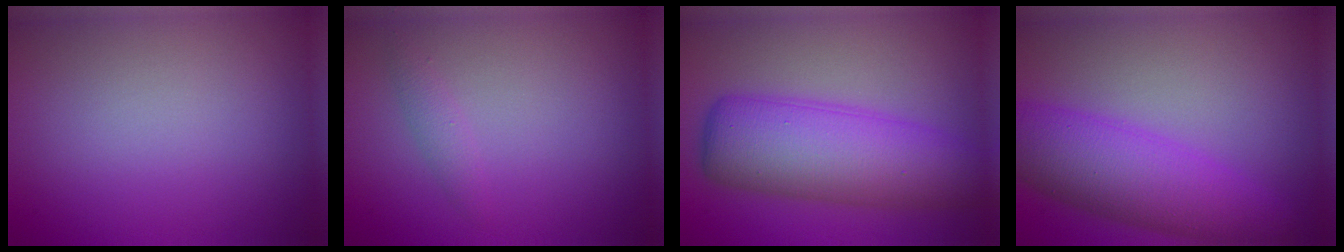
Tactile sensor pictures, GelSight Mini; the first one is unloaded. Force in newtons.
{"total": 1.1, "press": 1.1, "slide": 0.0}
{"total": 8.8, "press": 8.8, "slide": 0.3}
{"total": 7.4, "press": 7.4, "slide": 0.3}